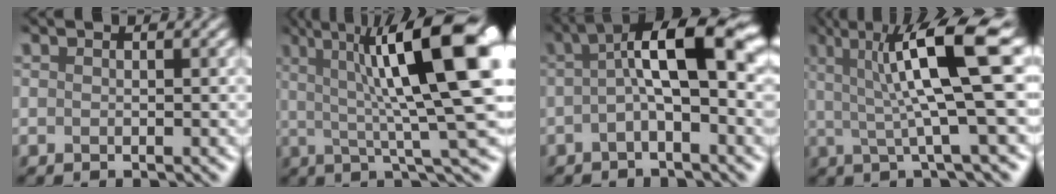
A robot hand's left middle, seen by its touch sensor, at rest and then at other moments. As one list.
[{"total": 12.4, "force": [3.6, 2.2, 11.6], "torque": [-0.165, 0.020, 0.063]}, {"total": 5.8, "force": [0.6, 1.2, 5.7], "torque": [-0.107, 0.032, 0.011]}, {"total": 8.5, "force": [2.6, 1.2, 8.0], "torque": [-0.125, 0.013, 0.051]}]